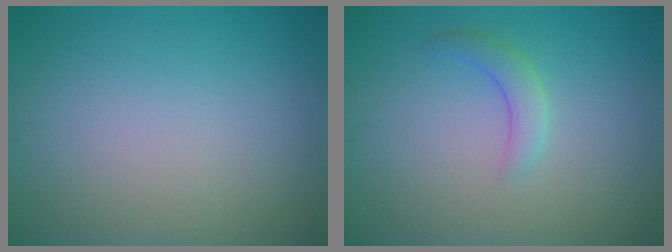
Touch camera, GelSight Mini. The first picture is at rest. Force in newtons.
{"total": 1.8, "press": 1.8, "slide": 0.1}